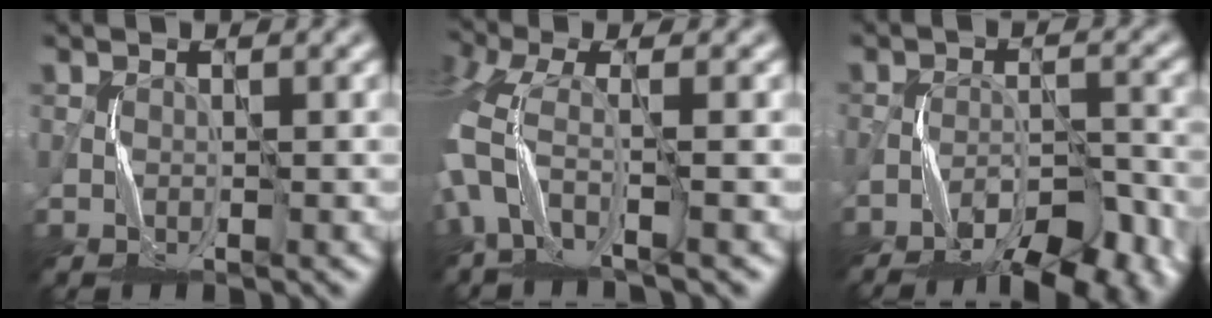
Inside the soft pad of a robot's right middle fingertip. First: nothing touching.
{"total": 6.3, "force": [-1.7, 2.7, 5.4], "torque": [-0.132, -0.009, -0.047]}
{"total": 11.5, "force": [-9.1, 3.8, 5.8], "torque": [-0.077, -0.016, -0.129]}